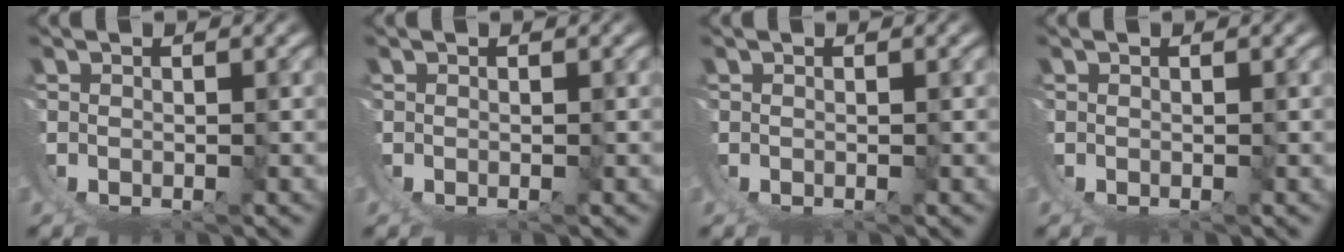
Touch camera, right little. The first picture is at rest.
{"total": 0.0}
{"total": 0.0}
{"total": 0.0}